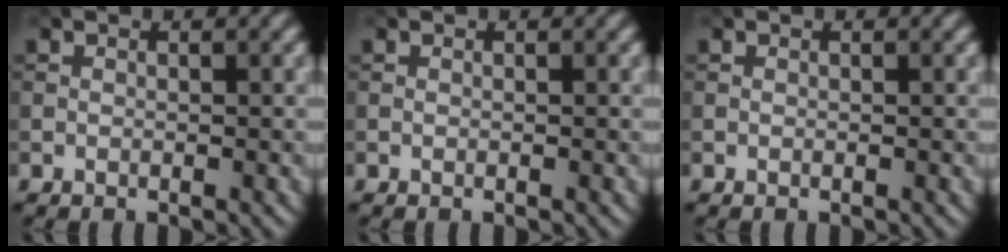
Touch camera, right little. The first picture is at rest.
{"total": 0.0}
{"total": 0.0}